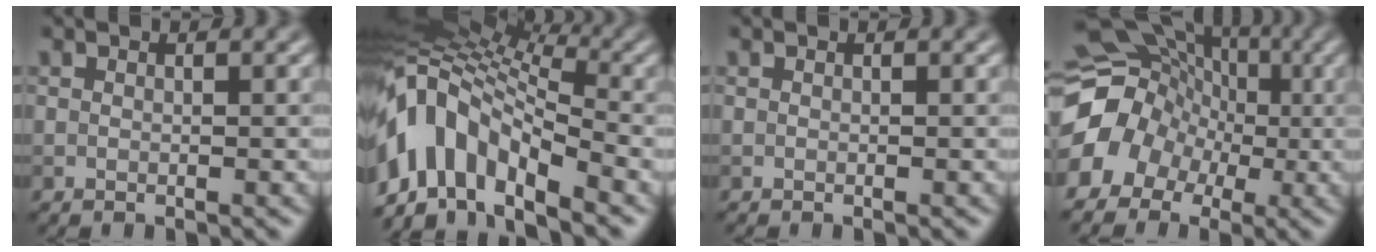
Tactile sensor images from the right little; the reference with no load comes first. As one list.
[{"total": 10.6, "force": [-4.1, 5.9, 7.8], "torque": [-0.141, 0.017, -0.091]}, {"total": 0.0}, {"total": 11.7, "force": [-2.3, 10.5, 4.7], "torque": [-0.088, -0.001, -0.061]}]